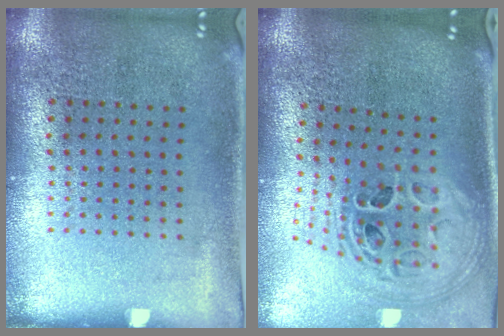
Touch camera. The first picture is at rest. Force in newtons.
{"total": 1.9, "press": 1.5, "slide": 1.1}